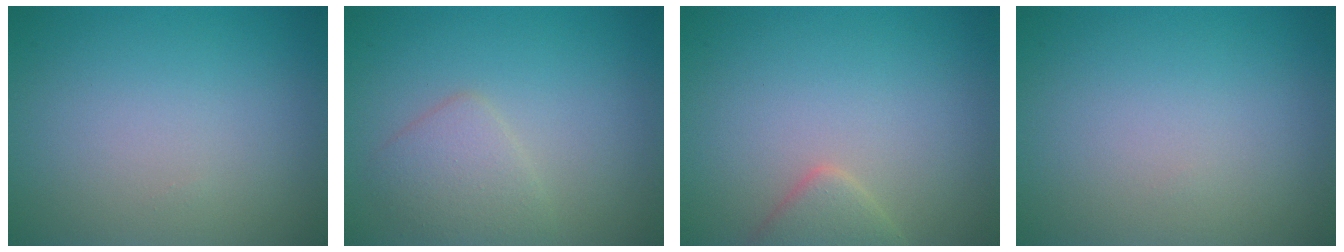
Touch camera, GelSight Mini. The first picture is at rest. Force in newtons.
{"total": 2.4, "press": 2.4, "slide": 0.0}
{"total": 2.3, "press": 2.3, "slide": 0.1}
{"total": 0.0}